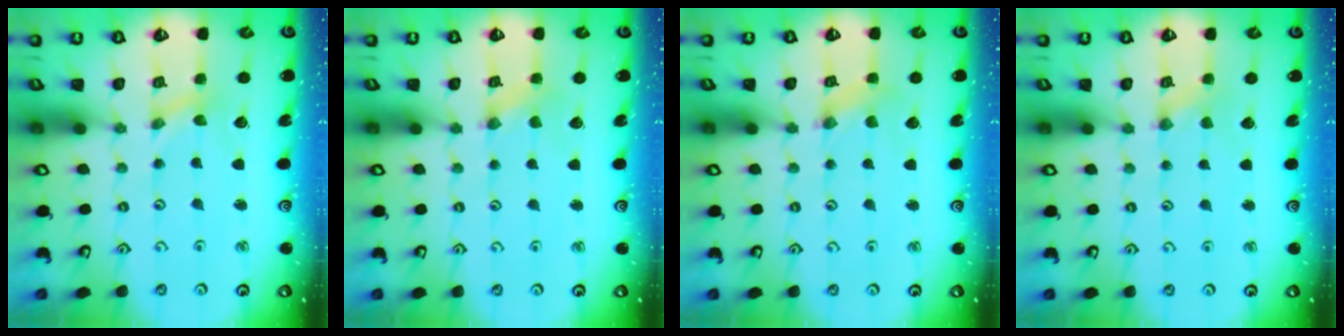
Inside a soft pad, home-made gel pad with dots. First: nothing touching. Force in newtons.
{"total": 0.7, "press": 0.7, "slide": 0.2}
{"total": 1.9, "press": 1.9, "slide": 0.3}
{"total": 0.0}